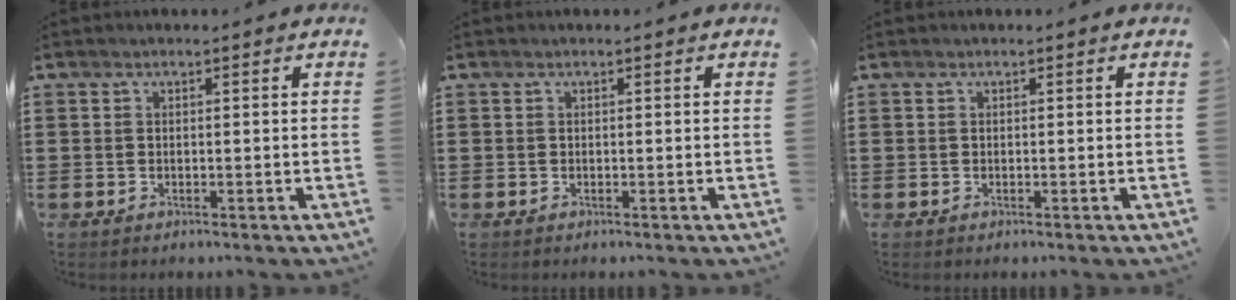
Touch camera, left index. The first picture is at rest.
{"total": 0.0}
{"total": 0.0}